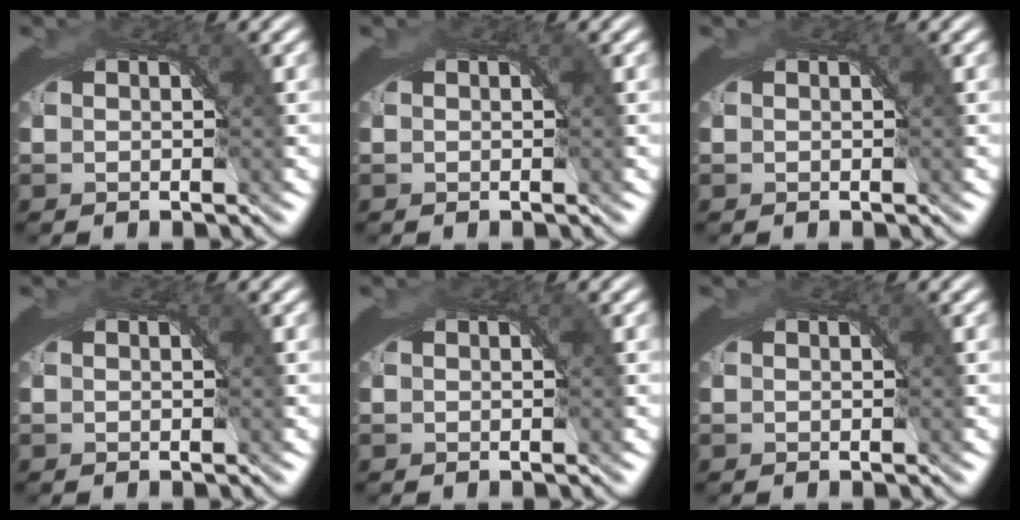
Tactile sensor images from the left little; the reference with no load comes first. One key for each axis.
{"total": 0.0}
{"total": 0.0}
{"total": 0.0}
{"total": 0.0}
{"total": 0.0}